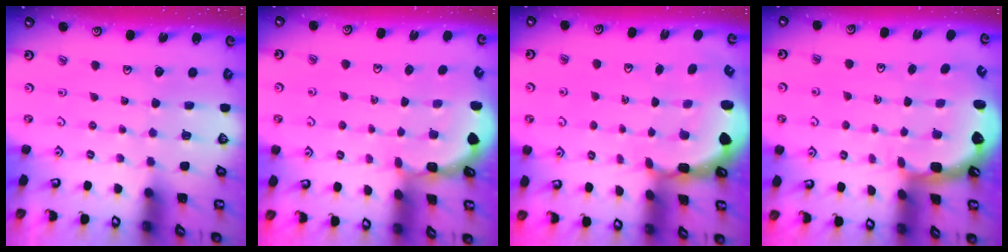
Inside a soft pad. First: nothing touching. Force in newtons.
{"total": 1.8, "press": 1.8, "slide": 0.3}
{"total": 2.2, "press": 2.0, "slide": 0.9}
{"total": 2.7, "press": 1.4, "slide": 2.3}